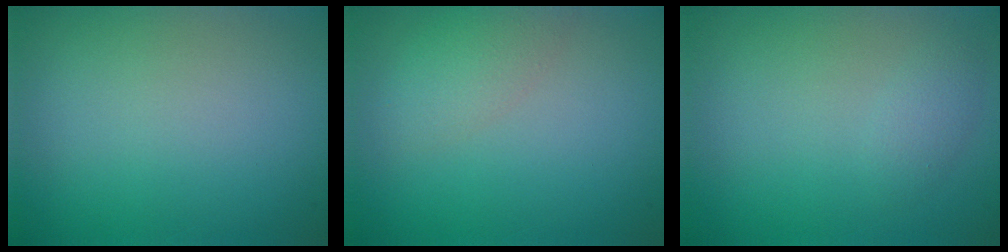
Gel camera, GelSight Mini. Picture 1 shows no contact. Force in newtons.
{"total": 2.1, "press": 2.1, "slide": 0.1}
{"total": 2.3, "press": 2.3, "slide": 0.2}